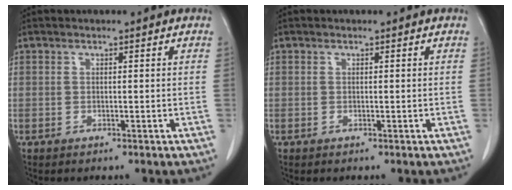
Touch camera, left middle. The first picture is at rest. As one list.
[{"total": 0.0}]